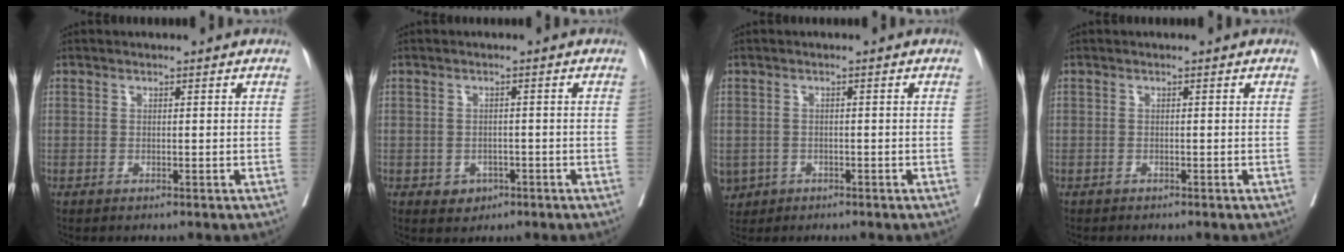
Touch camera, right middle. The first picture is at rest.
{"total": 2.6, "force": [-1.2, 2.1, 0.9], "torque": [-0.007, 0.005, -0.011]}
{"total": 5.6, "force": [-2.6, 4.7, 1.4], "torque": [-0.039, 0.000, -0.039]}
{"total": 0.7, "force": [-0.7, 0.2, 0.1], "torque": [-0.009, -0.001, -0.013]}